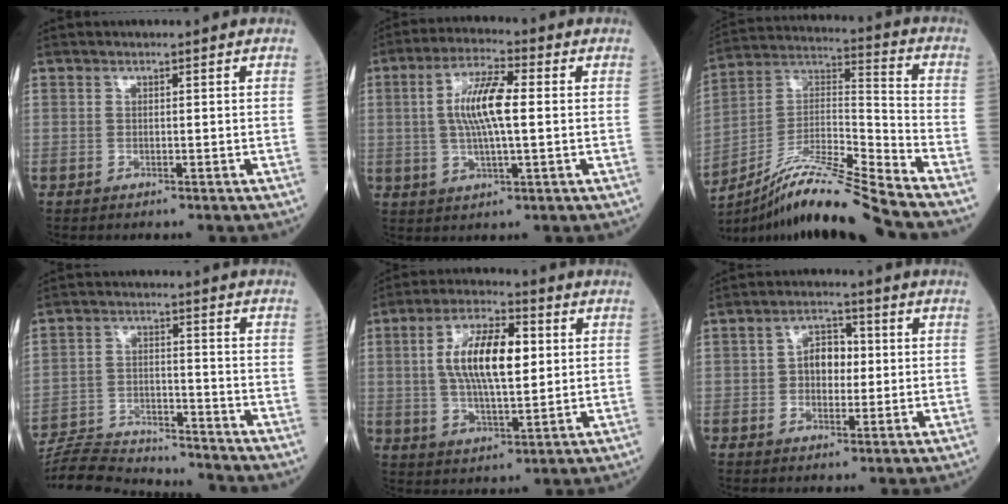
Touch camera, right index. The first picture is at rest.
{"total": 9.2, "force": [0.8, 1.7, 9.0], "torque": [-0.178, 0.010, 0.013]}
{"total": 16.9, "force": [-14.6, -1.6, 8.4], "torque": [-0.159, 0.013, -0.263]}
{"total": 14.3, "force": [-14.0, 1.0, 2.7], "torque": [-0.051, 0.005, -0.223]}
{"total": 12.1, "force": [1.9, 4.0, 11.2], "torque": [-0.213, 0.014, 0.034]}
{"total": 5.2, "force": [0.2, 3.3, 4.1], "torque": [-0.069, 0.017, 0.002]}